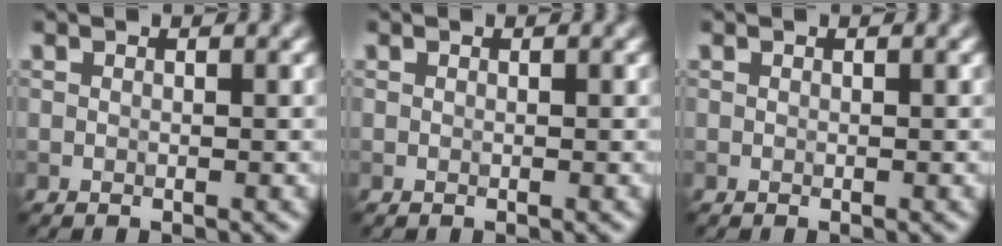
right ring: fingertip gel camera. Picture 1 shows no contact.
{"total": 0.0}
{"total": 0.0}